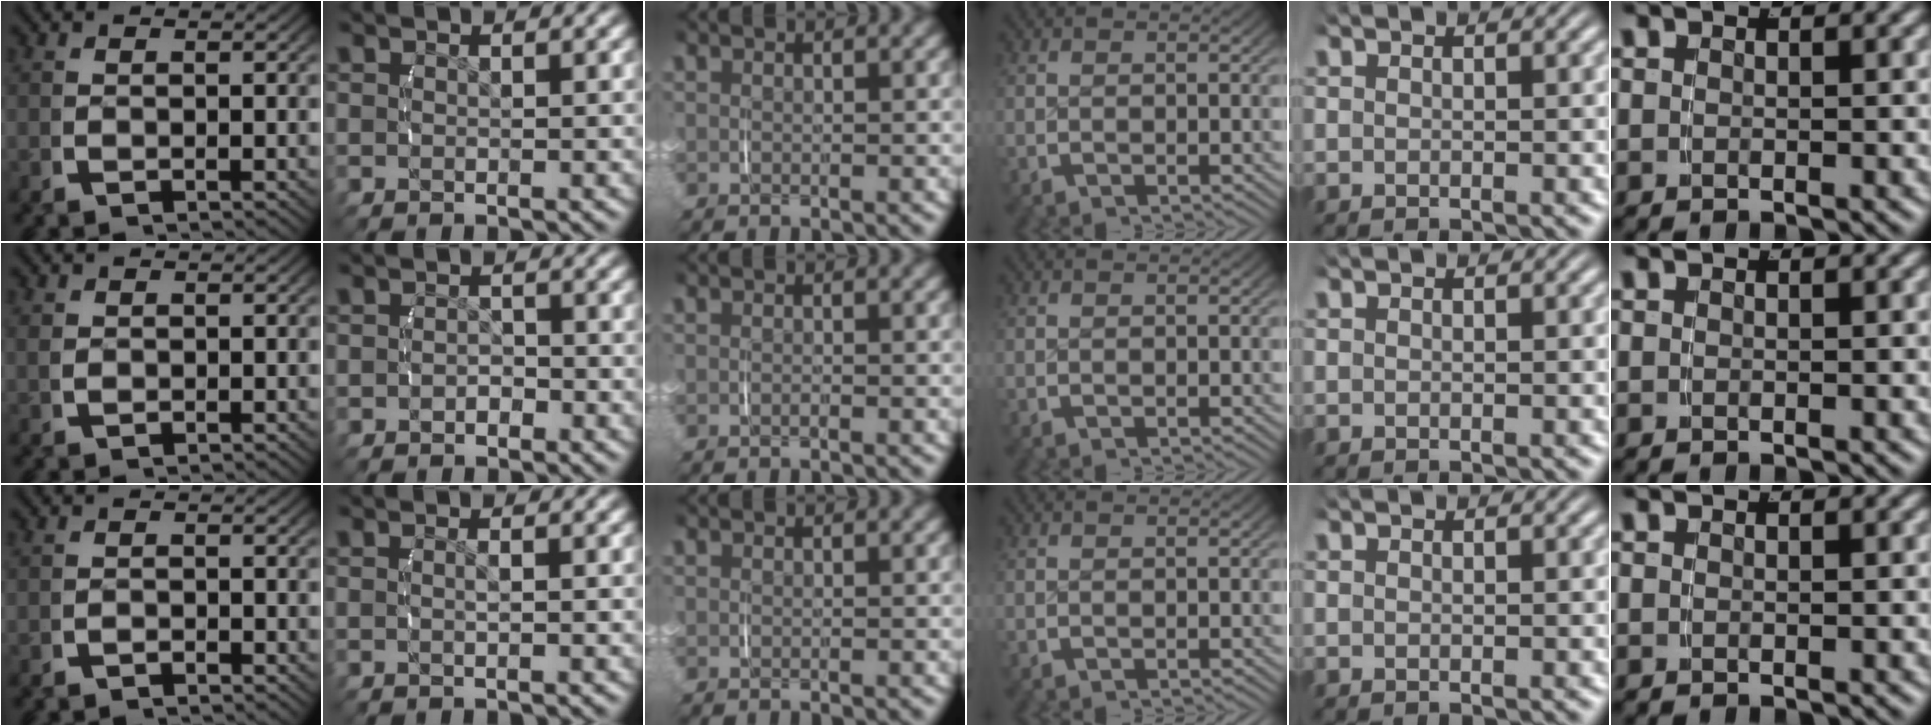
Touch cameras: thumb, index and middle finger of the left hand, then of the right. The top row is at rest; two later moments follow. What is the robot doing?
{"motion": "lift_and_place", "object": "small bumper sticker"}